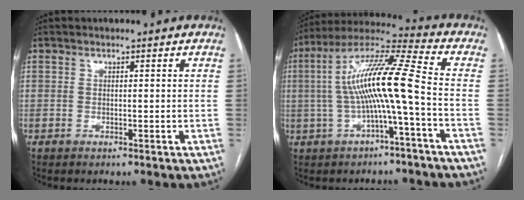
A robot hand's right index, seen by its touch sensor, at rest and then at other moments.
{"total": 13.2, "force": [-1.4, 0.4, 13.1], "torque": [-0.245, 0.030, -0.029]}